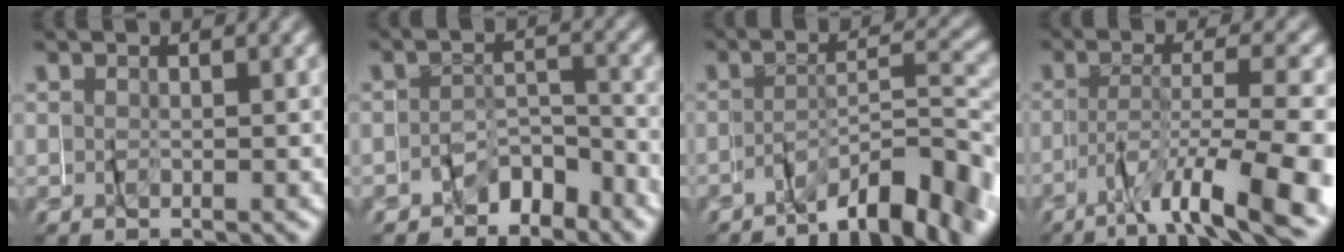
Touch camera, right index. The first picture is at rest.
{"total": 3.9, "force": [-3.8, 0.5, -0.9], "torque": [0.013, -0.004, -0.068]}
{"total": 7.7, "force": [-6.5, 1.0, 4.1], "torque": [-0.061, -0.005, -0.101]}
{"total": 8.4, "force": [-5.8, -0.1, 6.0], "torque": [-0.096, -0.010, -0.086]}